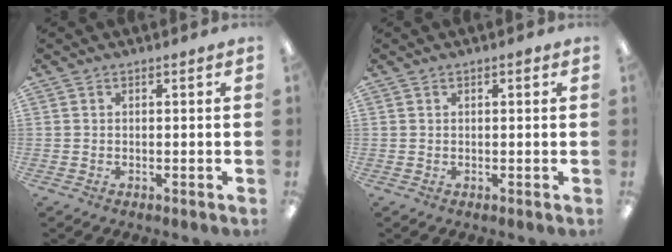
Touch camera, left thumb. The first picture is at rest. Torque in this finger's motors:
{"motor_torque": [-0.29, -0.22, -0.18, 0.03, 0.00]}